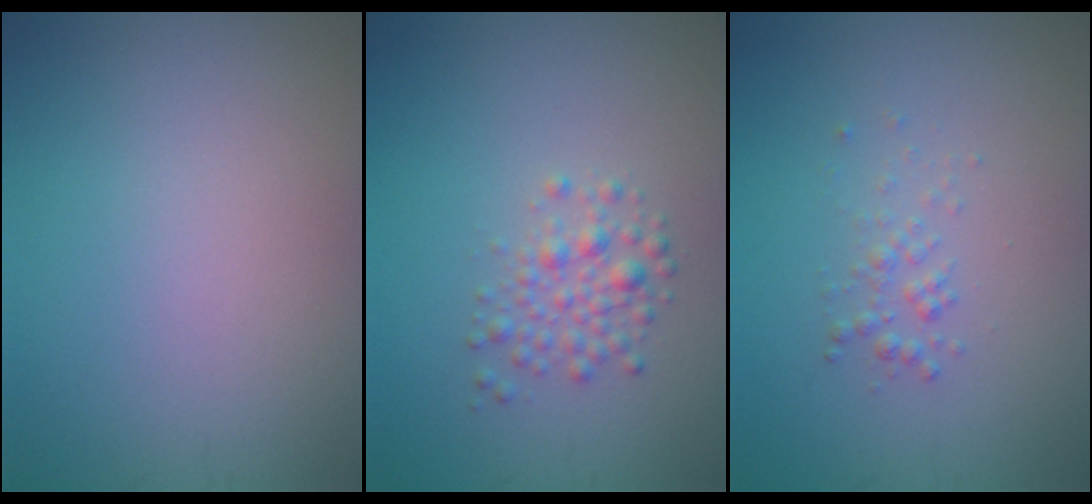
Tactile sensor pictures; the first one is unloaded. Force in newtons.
{"total": 2.1, "press": 2.1, "slide": 0.1}
{"total": 1.1, "press": 1.1, "slide": 0.1}